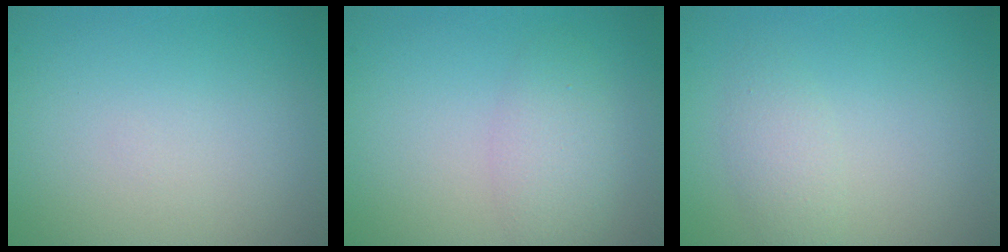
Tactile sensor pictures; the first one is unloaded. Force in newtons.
{"total": 1.8, "press": 1.8, "slide": 0.2}
{"total": 1.8, "press": 1.8, "slide": 0.1}